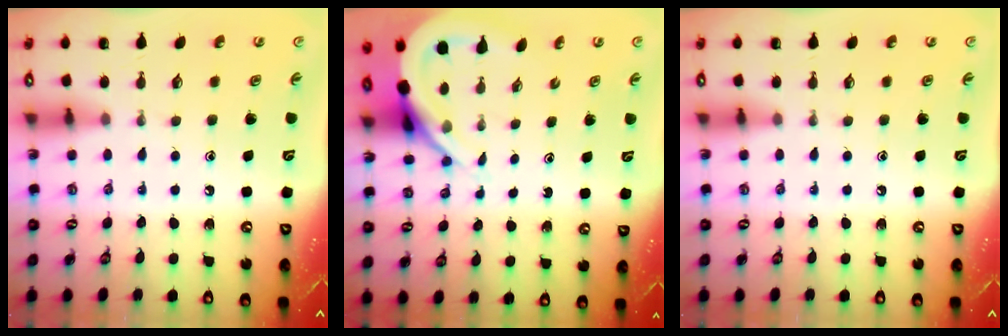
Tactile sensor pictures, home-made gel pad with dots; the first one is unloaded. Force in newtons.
{"total": 7.5, "press": 7.4, "slide": 0.9}
{"total": 0.0}